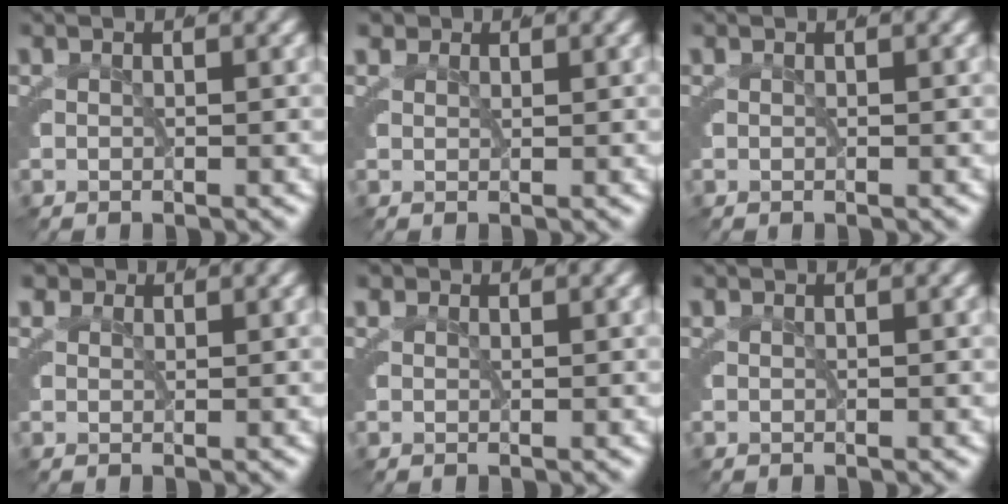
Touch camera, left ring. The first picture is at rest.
{"total": 1.2, "force": [1.0, 0.6, 0.4], "torque": [-0.014, -0.006, 0.023]}
{"total": 0.0}
{"total": 1.4, "force": [0.9, 1.0, 0.5], "torque": [-0.019, -0.004, 0.018]}
{"total": 0.7, "force": [0.4, 0.6, 0.2], "torque": [-0.013, -0.007, 0.013]}
{"total": 0.0}